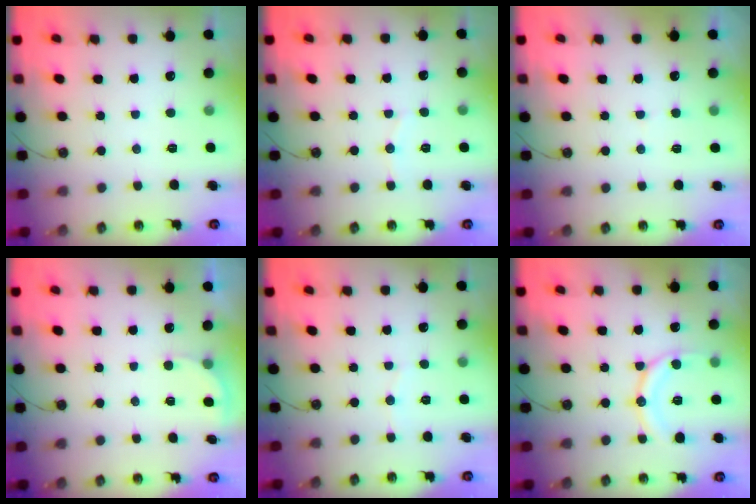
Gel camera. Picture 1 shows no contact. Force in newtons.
{"total": 3.9, "press": 3.9, "slide": 0.5}
{"total": 2.8, "press": 2.6, "slide": 1.1}
{"total": 2.3, "press": 2.3, "slide": 0.5}
{"total": 3.0, "press": 3.0, "slide": 0.3}
{"total": 13.4, "press": 13.4, "slide": 1.4}